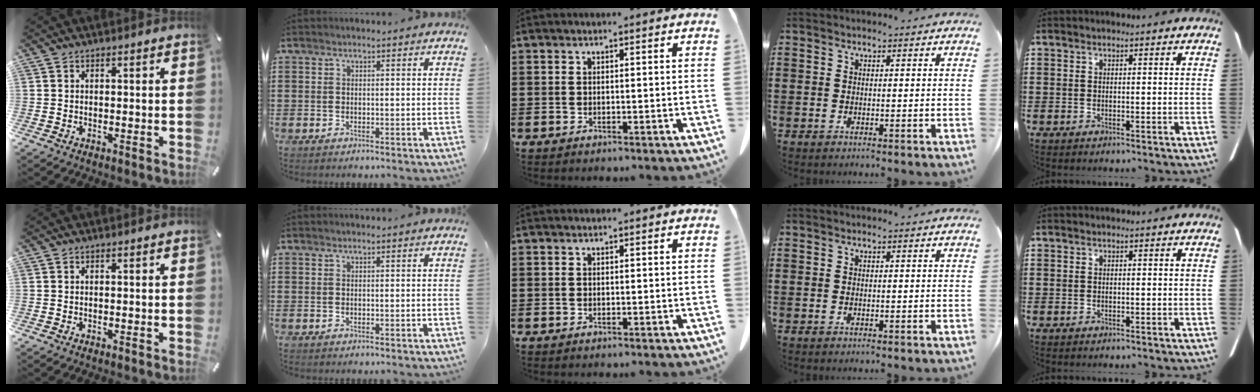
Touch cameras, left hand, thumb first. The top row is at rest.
{}